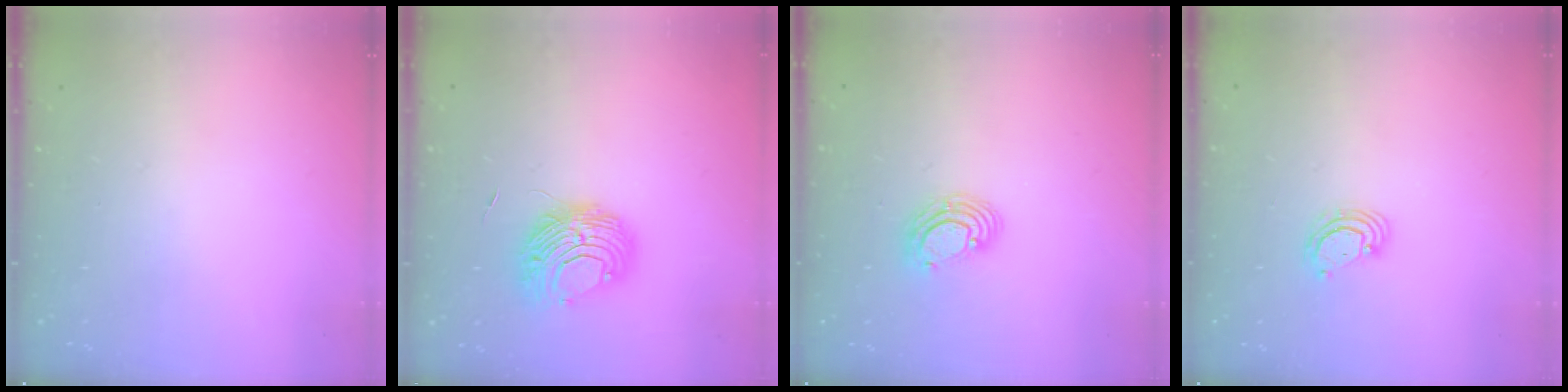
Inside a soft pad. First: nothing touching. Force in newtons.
{"total": 9.2, "press": 9.2, "slide": 0.5}
{"total": 5.3, "press": 5.3, "slide": 0.4}
{"total": 2.8, "press": 2.8, "slide": 0.3}